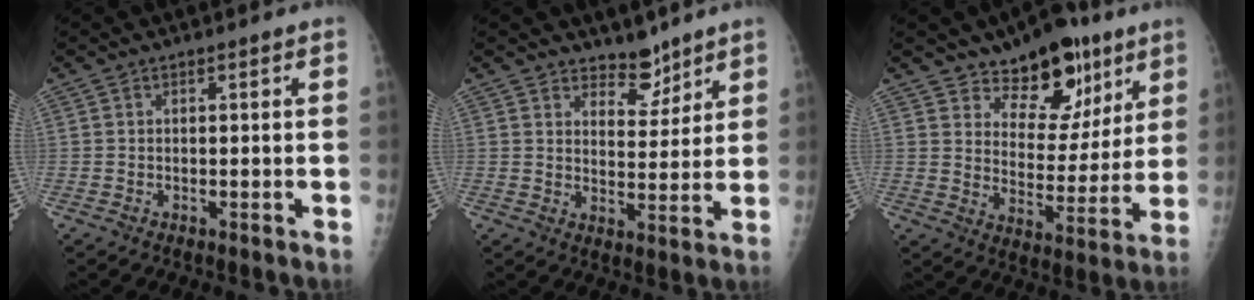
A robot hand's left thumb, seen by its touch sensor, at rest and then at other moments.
{"total": 5.6, "force": [4.7, 2.7, 1.4], "torque": [0.008, -0.040, 0.079]}
{"total": 14.2, "force": [9.4, 8.0, 7.1], "torque": [-0.052, -0.058, 0.151]}